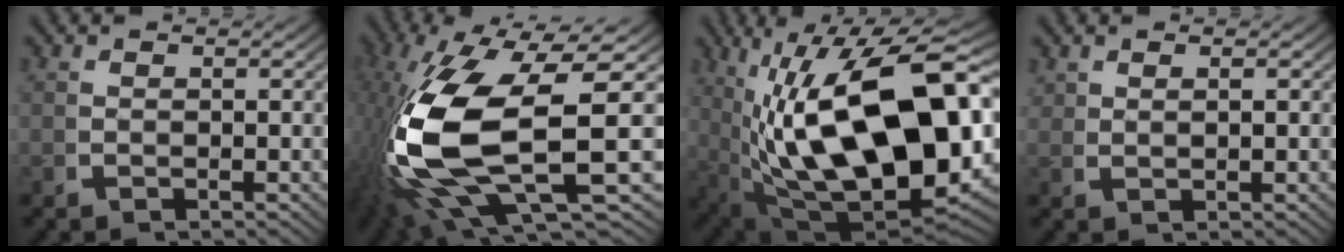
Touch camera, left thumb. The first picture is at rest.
{"total": 19.8, "force": [-2.1, 10.4, 16.6], "torque": [-0.400, -0.060, 0.009]}
{"total": 25.3, "force": [-2.1, 15.2, 20.2], "torque": [-0.381, -0.071, 0.013]}
{"total": 1.1, "force": [1.0, -0.2, 0.4], "torque": [-0.009, 0.006, 0.024]}